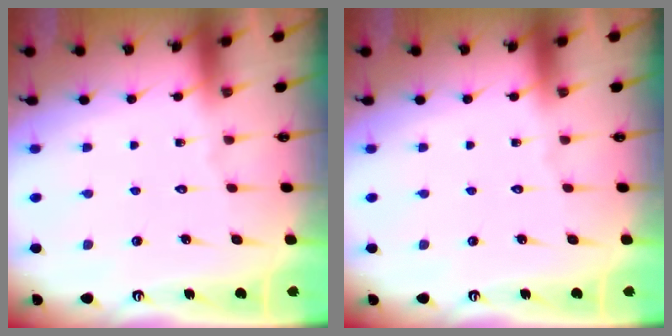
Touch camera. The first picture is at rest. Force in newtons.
{"total": 0.0}